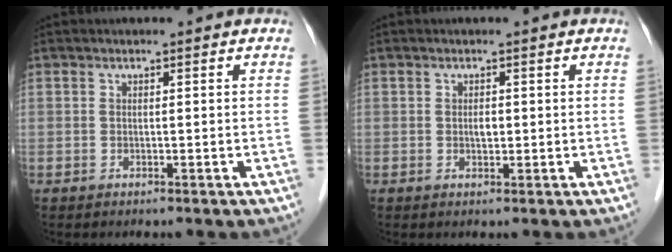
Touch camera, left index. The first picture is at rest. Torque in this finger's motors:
{"motor_torque": [0.15, 0.18, 0.01, 0.01]}